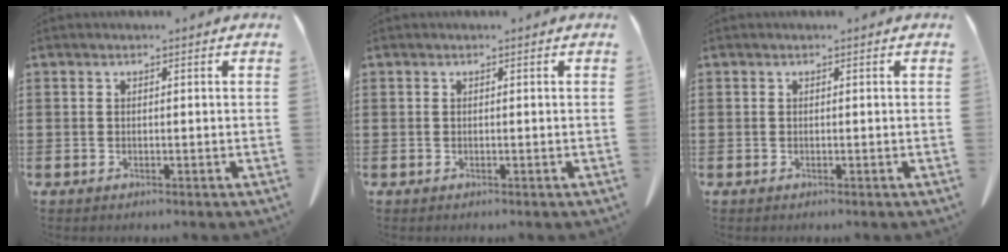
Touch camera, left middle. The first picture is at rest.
{"total": 0.0}
{"total": 0.0}